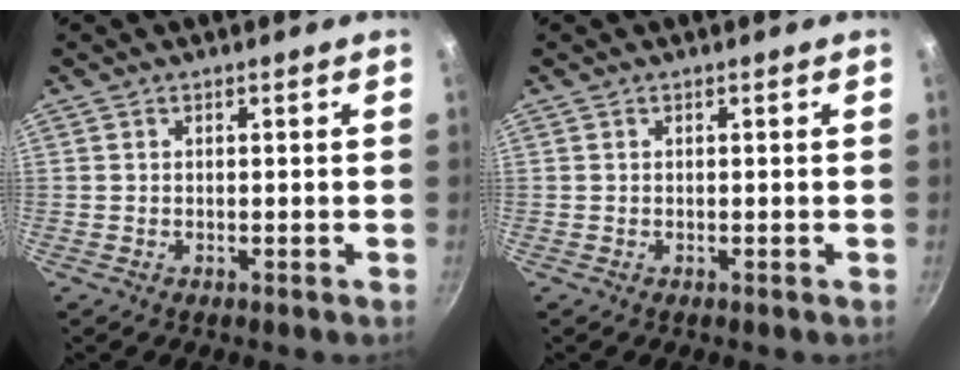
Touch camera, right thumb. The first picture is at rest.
{"total": 0.0}